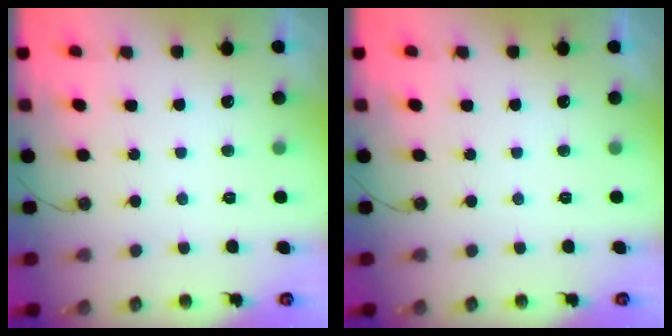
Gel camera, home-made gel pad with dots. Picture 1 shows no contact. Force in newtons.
{"total": 0.0}